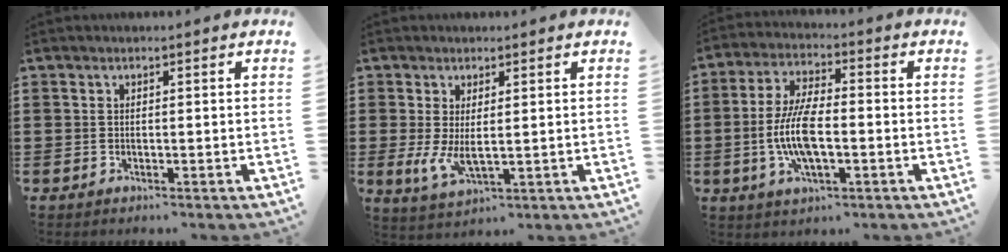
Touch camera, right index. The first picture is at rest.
{"total": 4.4, "force": [0.7, 1.7, 4.0], "torque": [-0.091, -0.005, 0.012]}
{"total": 9.2, "force": [-1.8, 3.4, 8.4], "torque": [-0.191, -0.010, -0.039]}